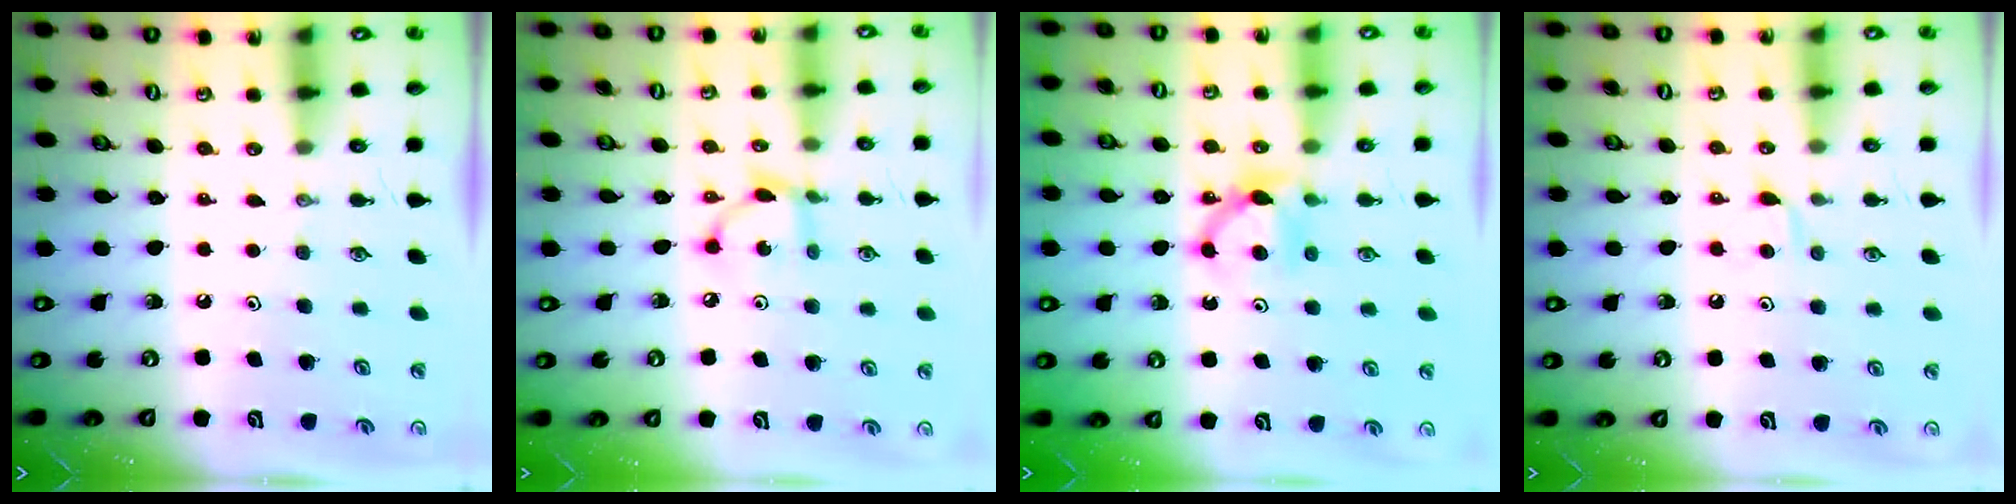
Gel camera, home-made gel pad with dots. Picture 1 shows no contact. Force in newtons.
{"total": 6.7, "press": 6.7, "slide": 0.2}
{"total": 5.9, "press": 5.8, "slide": 0.8}
{"total": 5.0, "press": 5.0, "slide": 0.7}